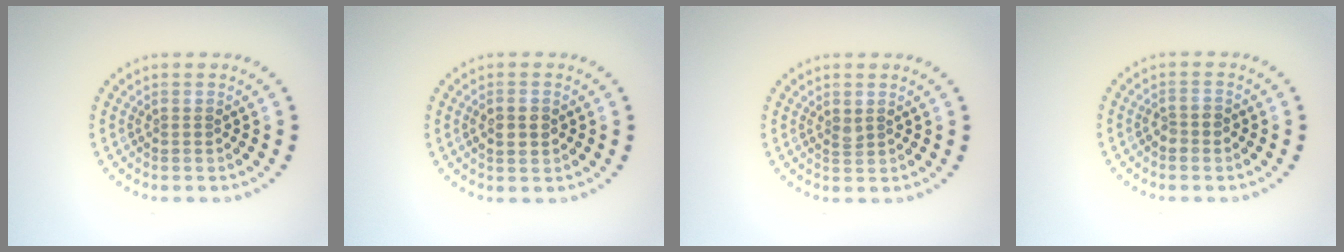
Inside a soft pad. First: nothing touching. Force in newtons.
{"total": 1.9, "press": 1.9, "slide": 0.1}
{"total": 0.6, "press": 0.5, "slide": 0.4}
{"total": 1.4, "press": 1.3, "slide": 0.5}